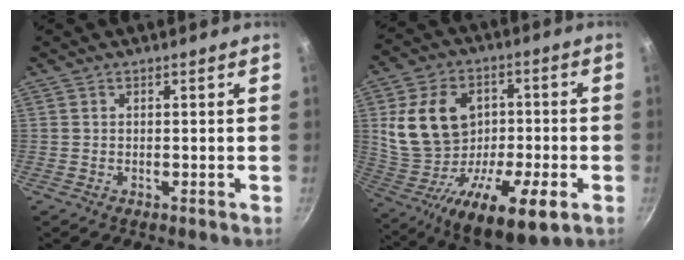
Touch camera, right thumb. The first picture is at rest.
{"total": 22.7, "force": [-1.4, 14.4, 17.5], "torque": [-0.291, 0.011, -0.017]}